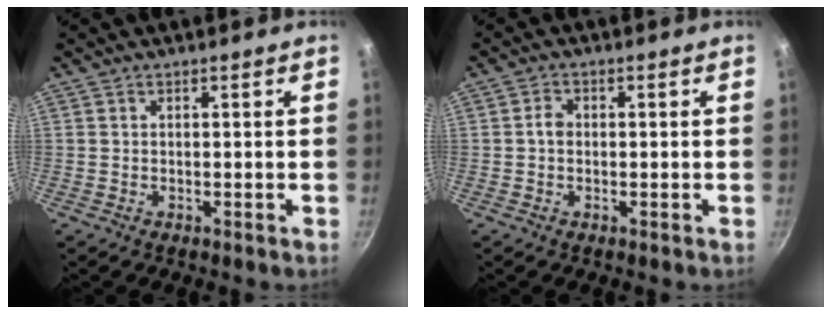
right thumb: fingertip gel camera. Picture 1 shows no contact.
{"total": 2.1, "force": [-0.1, 1.7, 1.3], "torque": [-0.017, 0.010, -0.004]}